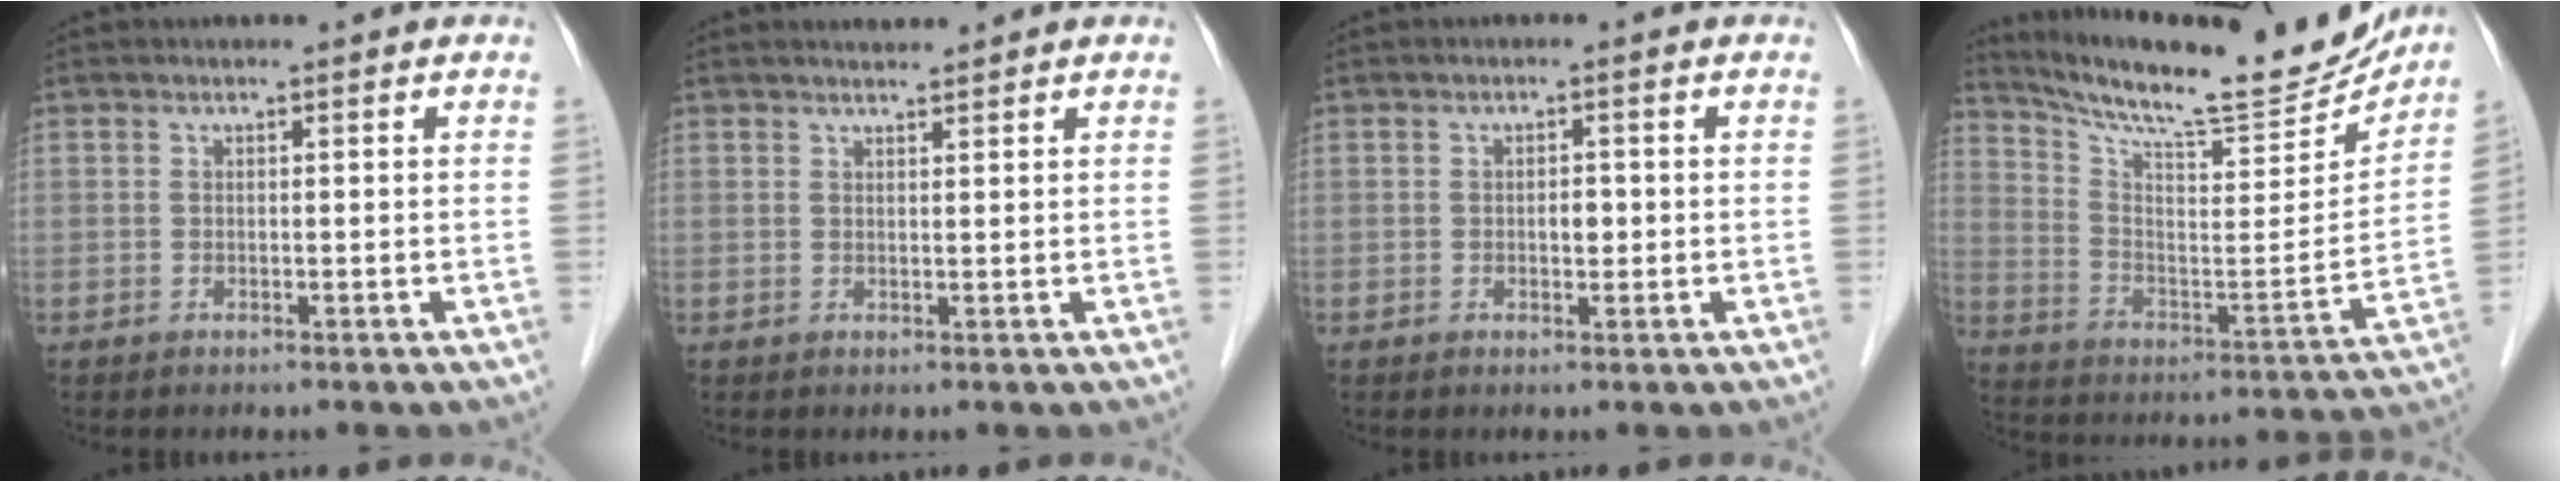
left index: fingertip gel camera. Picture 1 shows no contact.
{"total": 1.7, "force": [1.6, 0.0, 0.3], "torque": [-0.007, 0.008, 0.031]}
{"total": 1.6, "force": [-0.1, 0.9, 1.3], "torque": [-0.018, 0.002, -0.002]}
{"total": 22.4, "force": [20.5, 2.4, 8.6], "torque": [-0.149, -0.045, 0.303]}